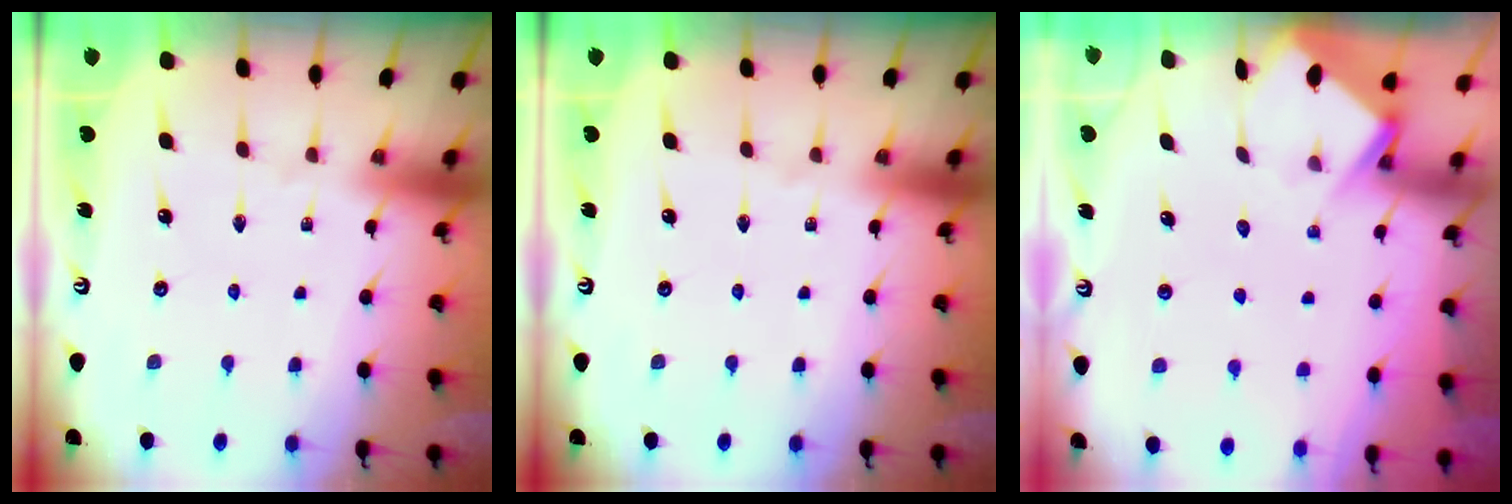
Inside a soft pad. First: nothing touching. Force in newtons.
{"total": 0.0}
{"total": 3.9, "press": 3.8, "slide": 0.3}